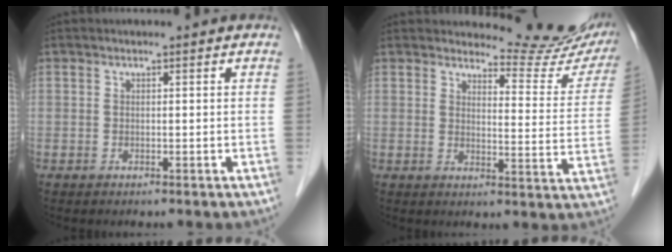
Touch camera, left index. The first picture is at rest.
{"total": 13.9, "force": [13.5, 2.1, 2.5], "torque": [-0.013, -0.077, 0.138]}